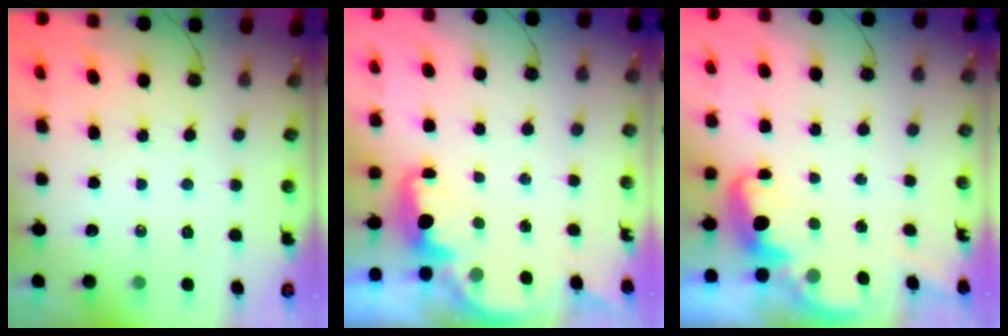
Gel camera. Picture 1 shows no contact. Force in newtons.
{"total": 2.4, "press": 2.2, "slide": 0.8}
{"total": 2.5, "press": 2.5, "slide": 0.4}